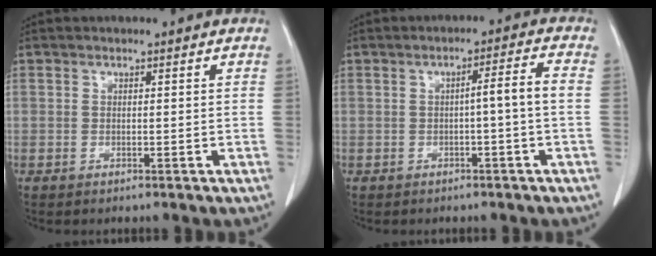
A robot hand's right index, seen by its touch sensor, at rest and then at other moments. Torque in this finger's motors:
{"motor_torque": [0.64, -0.37, 0.27, 0.08]}